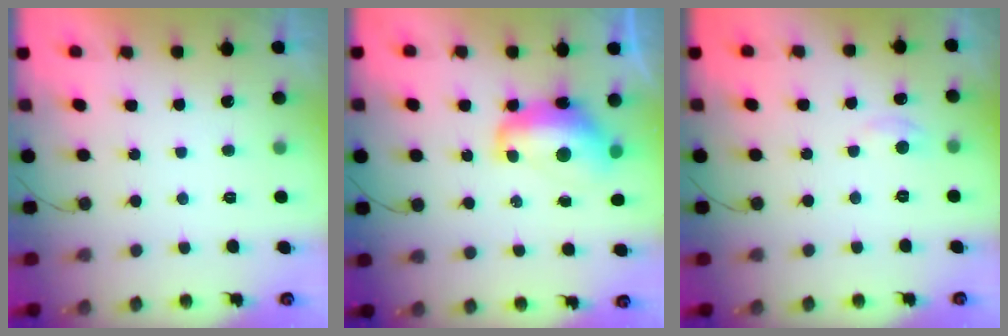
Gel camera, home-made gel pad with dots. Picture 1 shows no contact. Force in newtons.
{"total": 11.9, "press": 11.9, "slide": 1.2}
{"total": 3.2, "press": 3.2, "slide": 0.5}